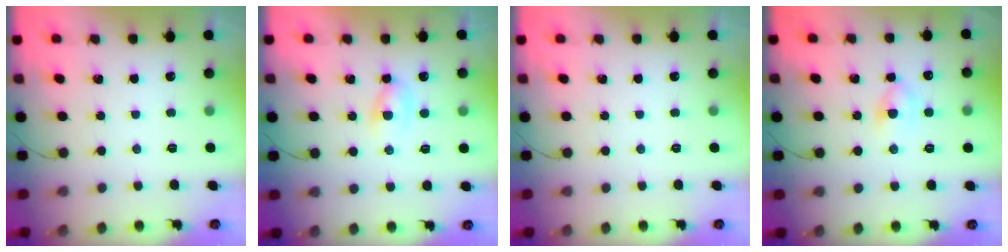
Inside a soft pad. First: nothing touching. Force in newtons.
{"total": 2.2, "press": 2.0, "slide": 1.1}
{"total": 0.0}
{"total": 5.2, "press": 4.9, "slide": 1.7}